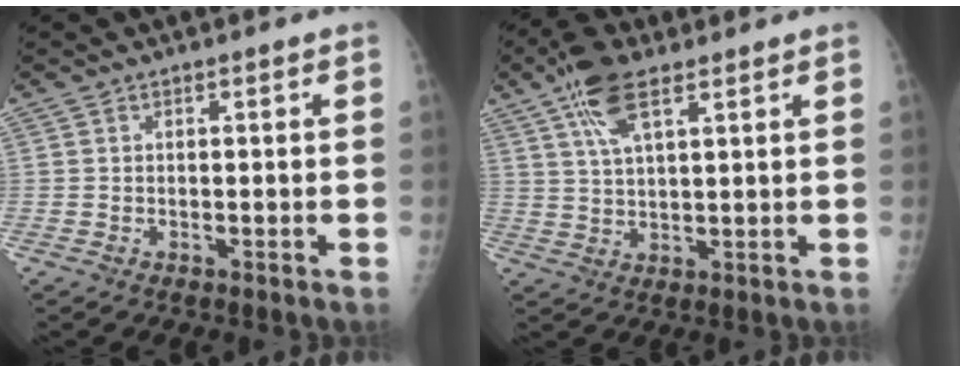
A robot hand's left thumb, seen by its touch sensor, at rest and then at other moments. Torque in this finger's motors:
{"motor_torque": [0.86, -0.05, 0.69, -0.57, 0.07]}